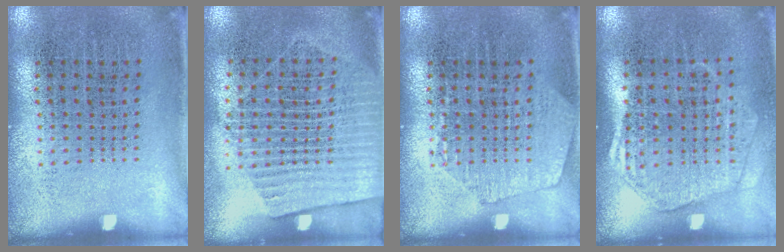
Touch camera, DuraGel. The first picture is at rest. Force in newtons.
{"total": 1.6, "press": 1.4, "slide": 0.8}
{"total": 1.2, "press": 1.2, "slide": 0.2}
{"total": 1.7, "press": 1.6, "slide": 0.7}